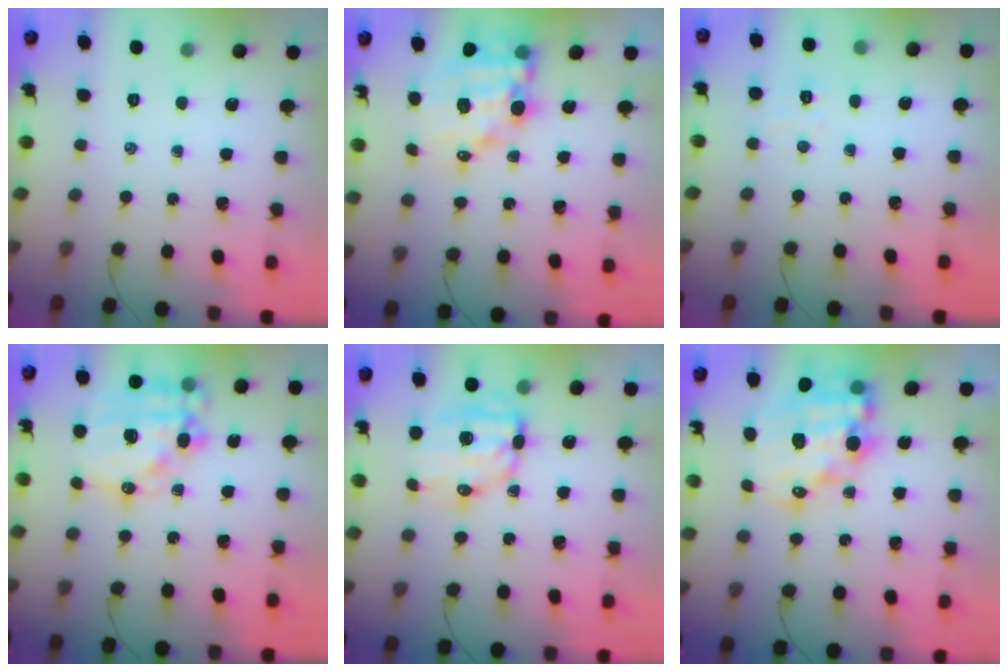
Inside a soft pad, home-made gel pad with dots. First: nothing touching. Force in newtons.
{"total": 12.5, "press": 11.9, "slide": 3.6}
{"total": 3.7, "press": 3.5, "slide": 1.0}
{"total": 18.7, "press": 18.3, "slide": 4.0}
{"total": 9.6, "press": 9.4, "slide": 2.1}
{"total": 16.1, "press": 15.8, "slide": 3.4}